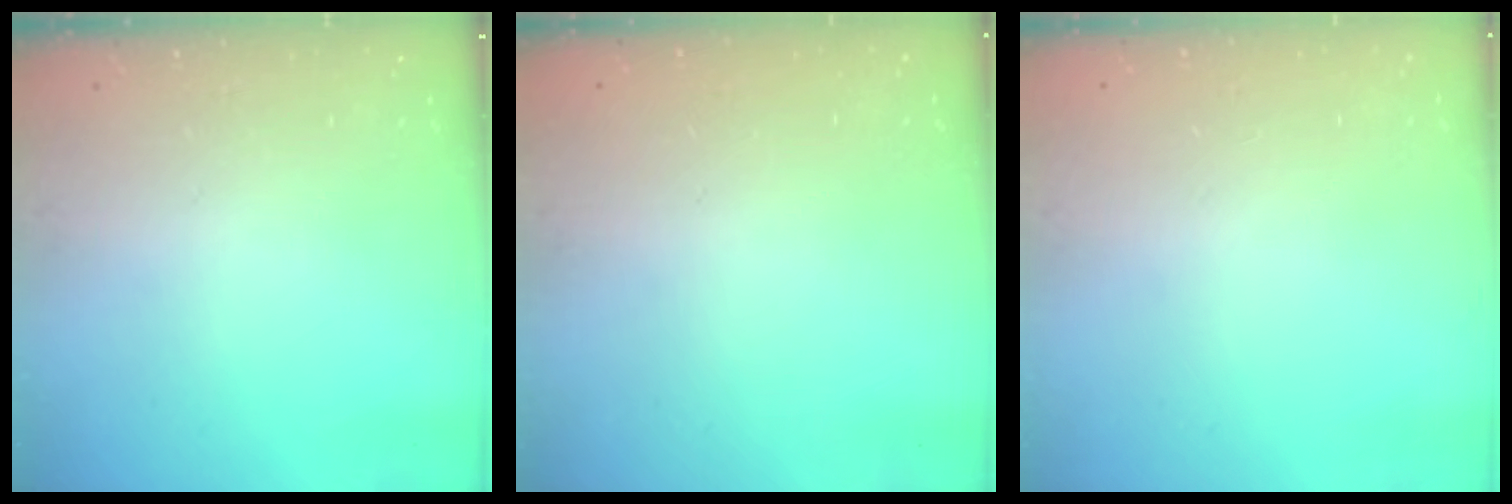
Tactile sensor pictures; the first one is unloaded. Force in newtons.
{"total": 0.0}
{"total": 0.5, "press": 0.5, "slide": 0.1}